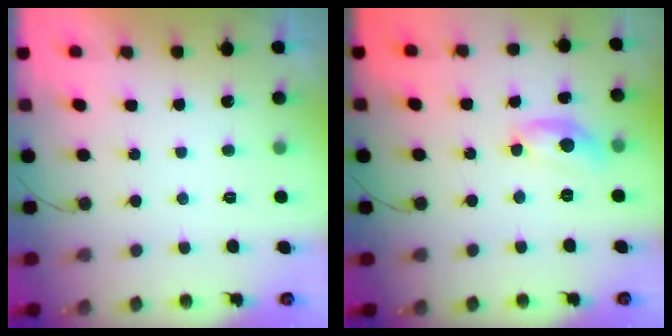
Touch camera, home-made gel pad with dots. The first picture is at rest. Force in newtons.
{"total": 10.5, "press": 10.5, "slide": 0.5}